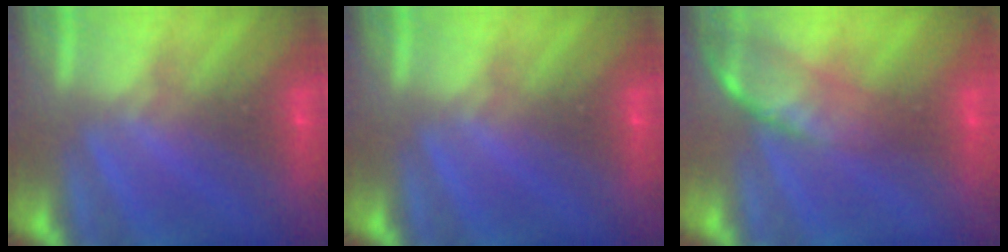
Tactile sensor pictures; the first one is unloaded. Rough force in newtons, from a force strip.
{"total": 0.0}
{"total": 2.6}